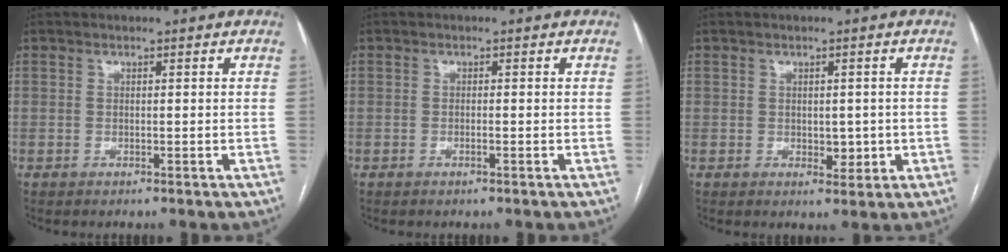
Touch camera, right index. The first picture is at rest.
{"total": 0.5, "force": [-0.3, 0.0, 0.4], "torque": [-0.010, 0.000, -0.004]}
{"total": 2.7, "force": [-0.2, 1.7, 2.1], "torque": [-0.026, -0.001, 0.005]}